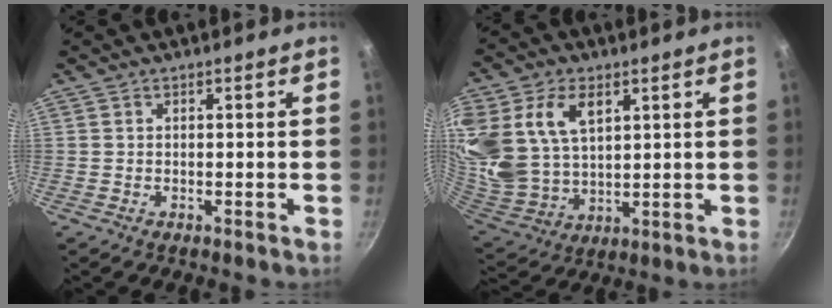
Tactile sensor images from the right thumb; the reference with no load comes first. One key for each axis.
{"total": 21.7, "fx": 8.2, "fy": 14.5, "fz": 14.0, "tx": -0.307, "ty": -0.010, "tz": 0.170}